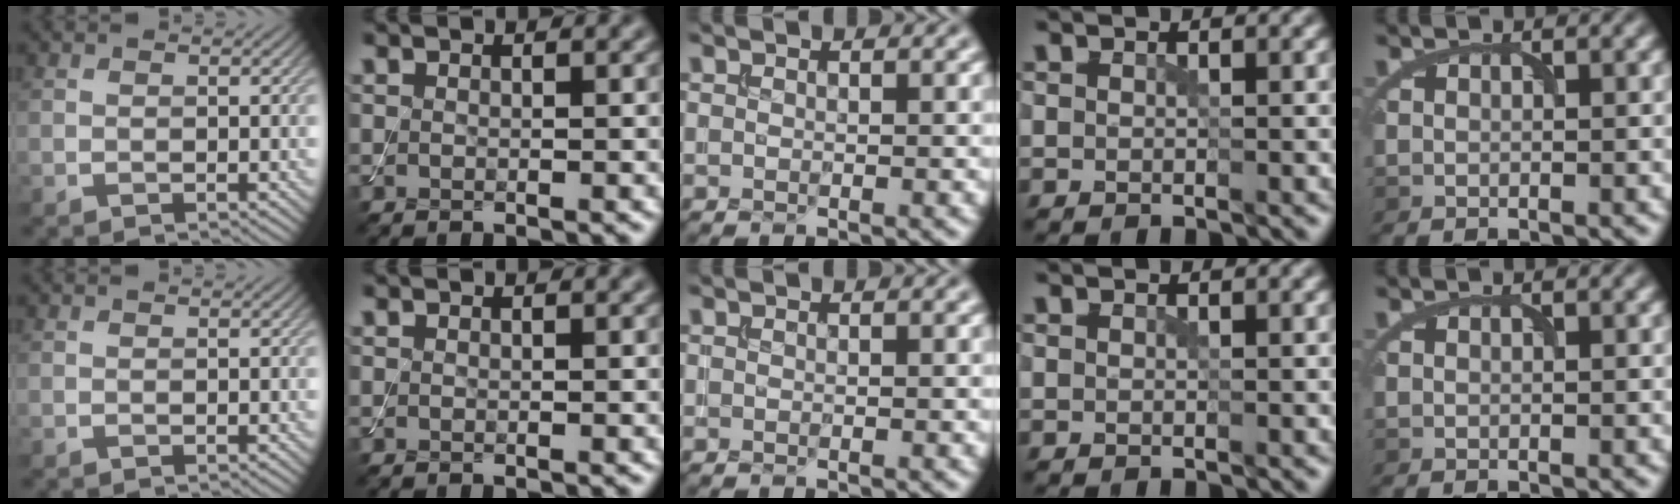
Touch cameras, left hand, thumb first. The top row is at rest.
{}